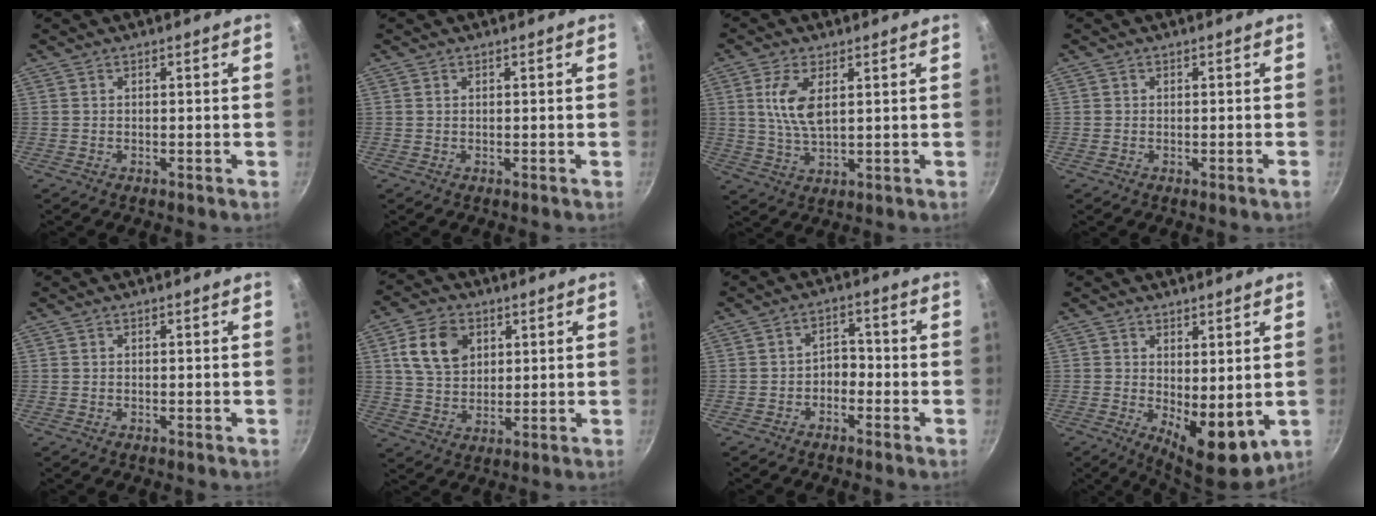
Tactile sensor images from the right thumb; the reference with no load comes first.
{"total": 0.0}
{"total": 7.5, "force": [2.1, 3.4, 6.4], "torque": [-0.123, -0.009, 0.044]}
{"total": 0.7, "force": [-0.3, 0.1, 0.6], "torque": [-0.009, 0.003, -0.006]}
{"total": 0.0}
{"total": 10.3, "force": [3.5, 7.3, 6.4], "torque": [-0.096, -0.005, 0.066]}
{"total": 3.3, "force": [-1.6, 2.3, 1.9], "torque": [-0.005, 0.025, -0.030]}
{"total": 9.0, "force": [0.2, 4.2, 7.9], "torque": [-0.090, -0.021, 0.014]}